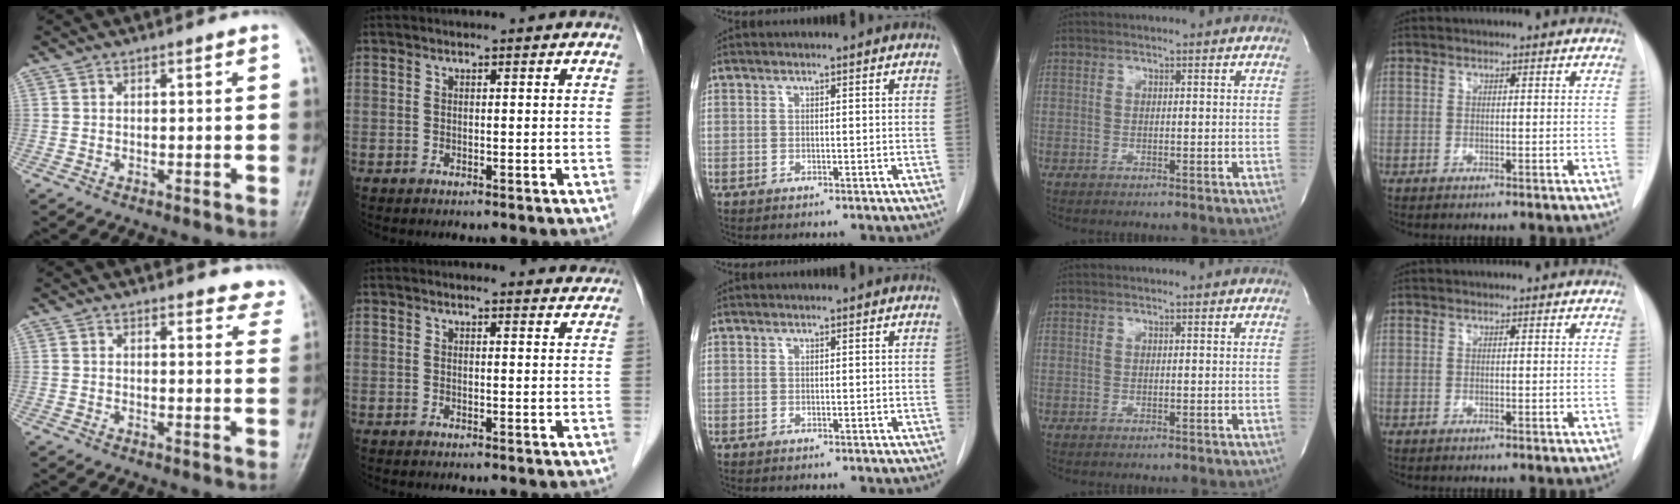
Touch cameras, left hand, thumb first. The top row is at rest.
{"thumb": {"total": 6.4, "force": [6.0, 2.1, 0.5], "torque": [0.042, -0.028, 0.039]}, "index": {"total": 4.7, "force": [4.6, 0.9, 0.1], "torque": [0.004, -0.006, 0.033]}}